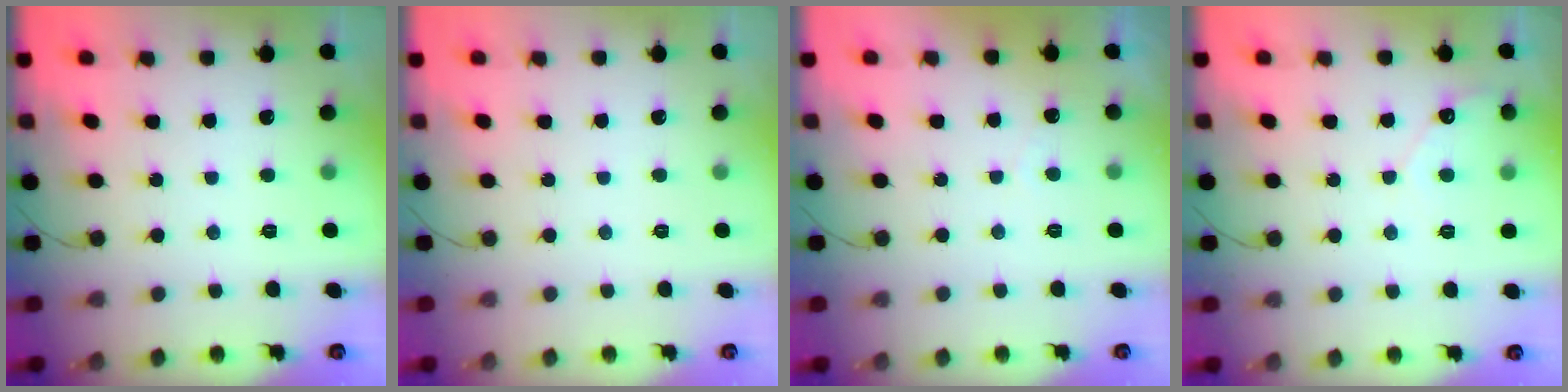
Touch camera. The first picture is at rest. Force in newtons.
{"total": 0.0}
{"total": 1.8, "press": 1.8, "slide": 0.1}
{"total": 3.5, "press": 3.5, "slide": 0.3}